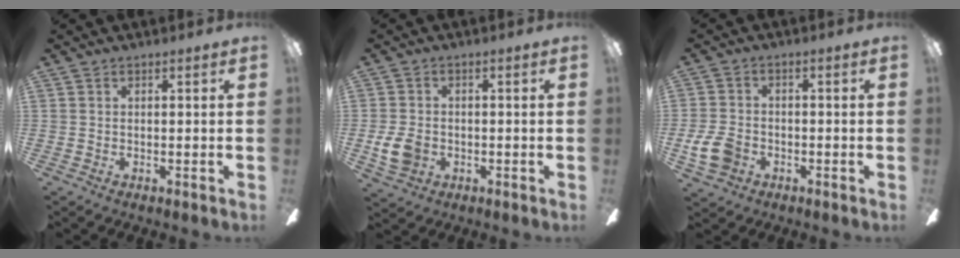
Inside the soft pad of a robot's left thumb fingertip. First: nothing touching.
{"total": 6.5, "force": [-1.5, 5.0, 3.9], "torque": [-0.083, 0.007, -0.027]}
{"total": 7.5, "force": [-2.9, 5.5, 4.3], "torque": [-0.107, 0.014, -0.054]}